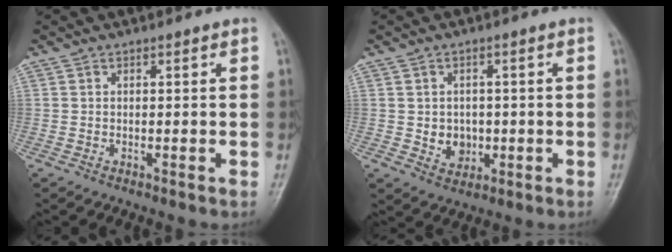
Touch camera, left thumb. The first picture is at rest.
{"total": 4.7, "force": [-0.3, 4.0, 2.4], "torque": [-0.014, 0.001, 0.004]}